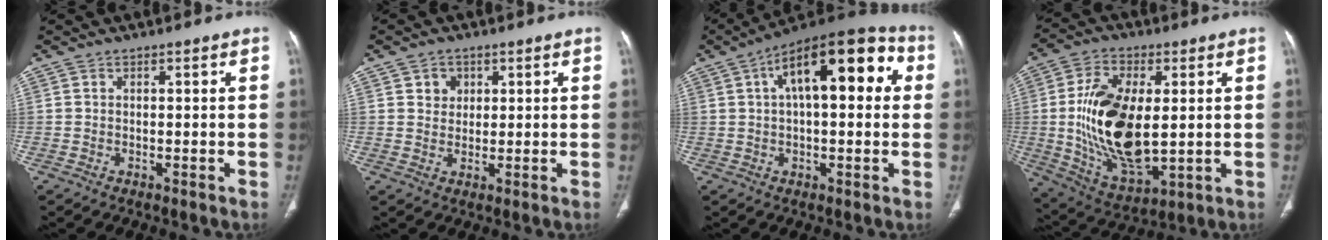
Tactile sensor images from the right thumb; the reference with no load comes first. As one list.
[{"total": 3.3, "force": [1.4, 2.8, 1.1], "torque": [0.001, -0.006, 0.022]}, {"total": 18.9, "force": [4.9, 8.3, 16.3], "torque": [-0.215, 0.039, 0.064]}, {"total": 19.6, "force": [0.8, 10.2, 16.7], "torque": [-0.308, -0.015, 0.028]}]